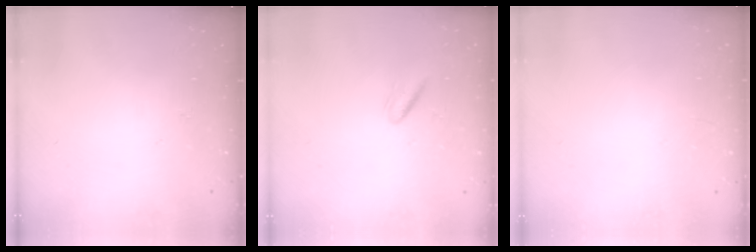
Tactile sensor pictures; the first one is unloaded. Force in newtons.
{"total": 3.2, "press": 3.1, "slide": 1.0}
{"total": 2.2, "press": 2.2, "slide": 0.1}